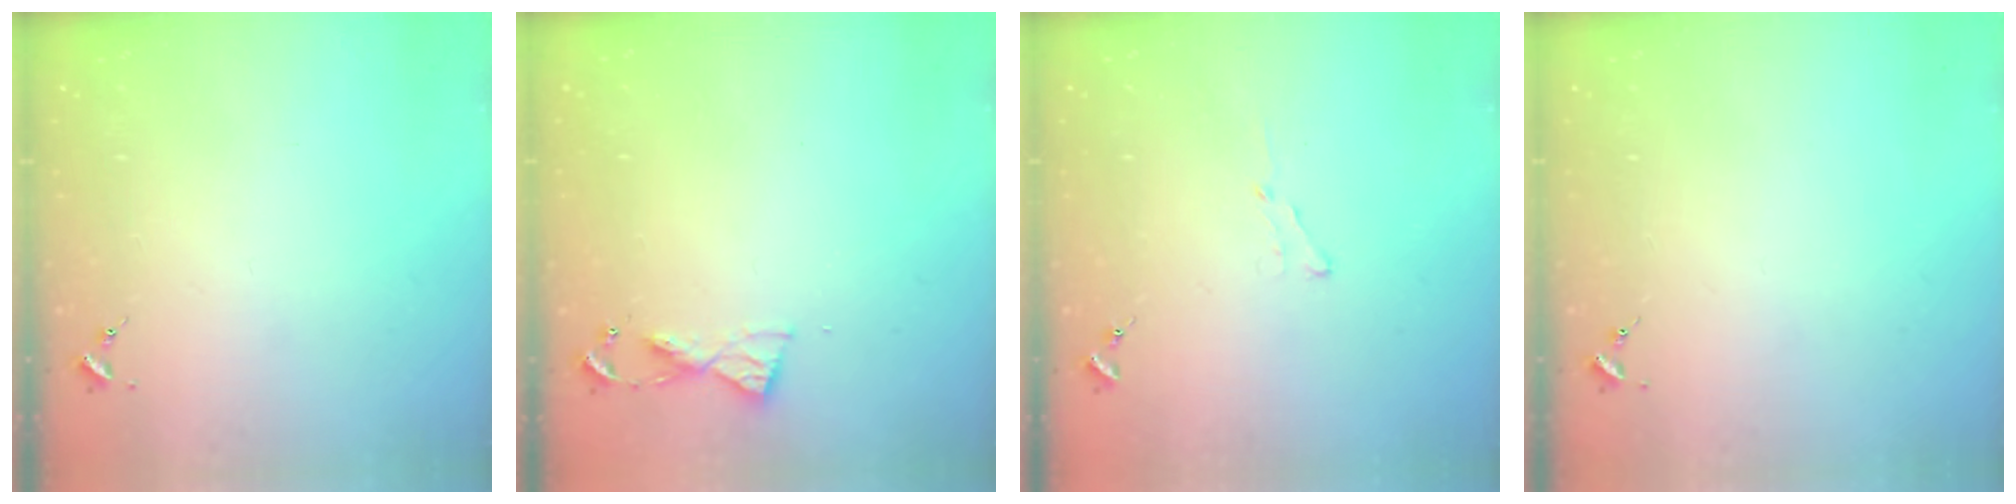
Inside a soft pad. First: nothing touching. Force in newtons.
{"total": 5.6, "press": 5.5, "slide": 0.5}
{"total": 3.8, "press": 3.7, "slide": 0.4}
{"total": 0.0}